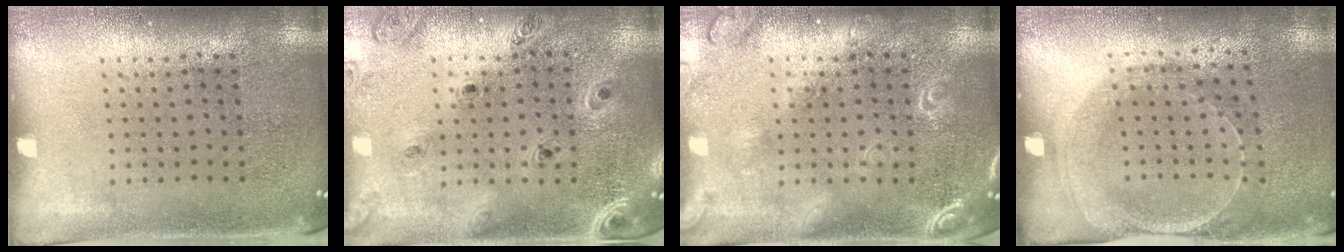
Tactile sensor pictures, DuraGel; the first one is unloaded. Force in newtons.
{"total": 1.3, "press": 1.2, "slide": 0.3}
{"total": 1.7, "press": 1.7, "slide": 0.2}
{"total": 1.5, "press": 1.5, "slide": 0.3}